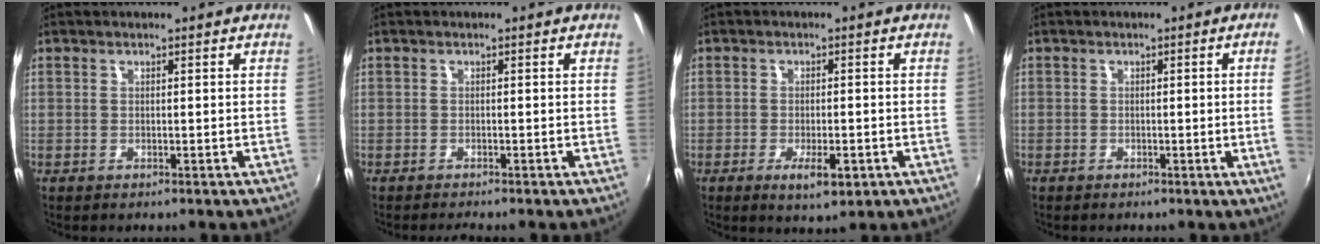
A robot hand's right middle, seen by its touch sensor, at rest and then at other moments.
{"total": 1.4, "force": [-1.3, -0.1, 0.4], "torque": [-0.010, -0.010, -0.025]}
{"total": 4.8, "force": [-2.1, 1.6, 4.1], "torque": [-0.082, -0.012, -0.030]}
{"total": 3.1, "force": [-0.1, -1.8, 2.5], "torque": [-0.045, -0.012, 0.006]}